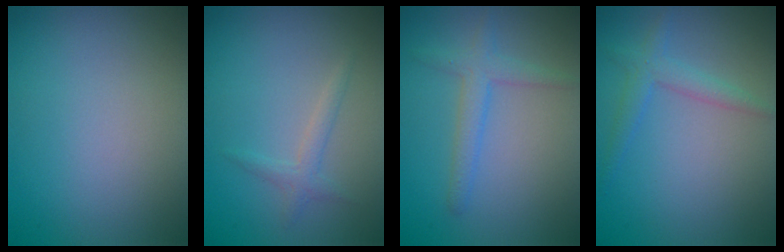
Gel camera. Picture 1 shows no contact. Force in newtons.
{"total": 1.3, "press": 1.3, "slide": 0.0}
{"total": 2.3, "press": 2.3, "slide": 0.1}
{"total": 2.0, "press": 2.0, "slide": 0.1}